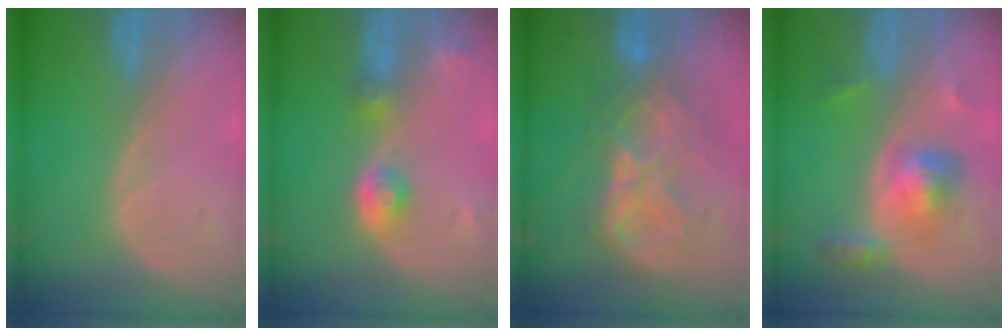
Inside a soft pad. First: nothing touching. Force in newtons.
{"total": 4.3, "press": 4.0, "slide": 1.6}
{"total": 8.8, "press": 7.7, "slide": 4.4}
{"total": 6.2, "press": 5.5, "slide": 2.8}